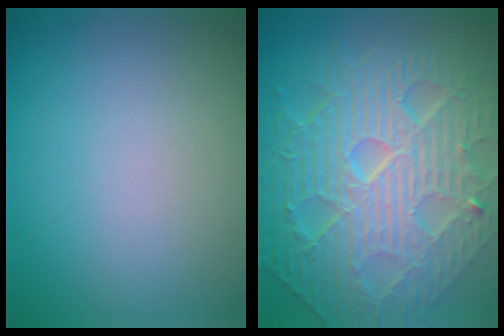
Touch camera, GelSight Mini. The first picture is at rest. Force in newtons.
{"total": 11.5, "press": 7.6, "slide": 8.6}